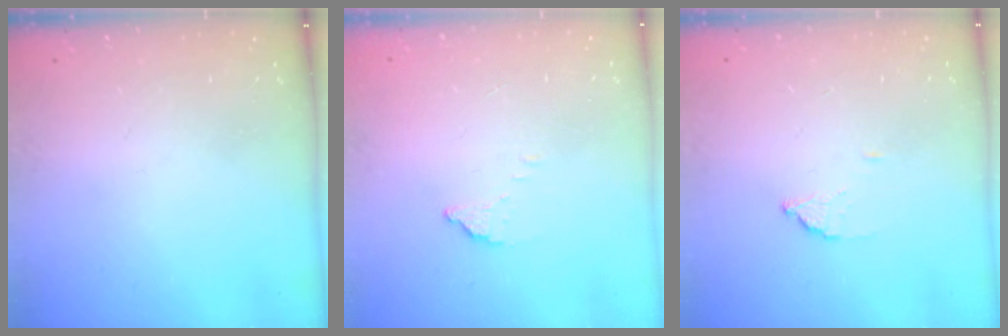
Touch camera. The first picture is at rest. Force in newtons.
{"total": 3.3, "press": 3.3, "slide": 0.2}
{"total": 1.8, "press": 1.8, "slide": 0.1}